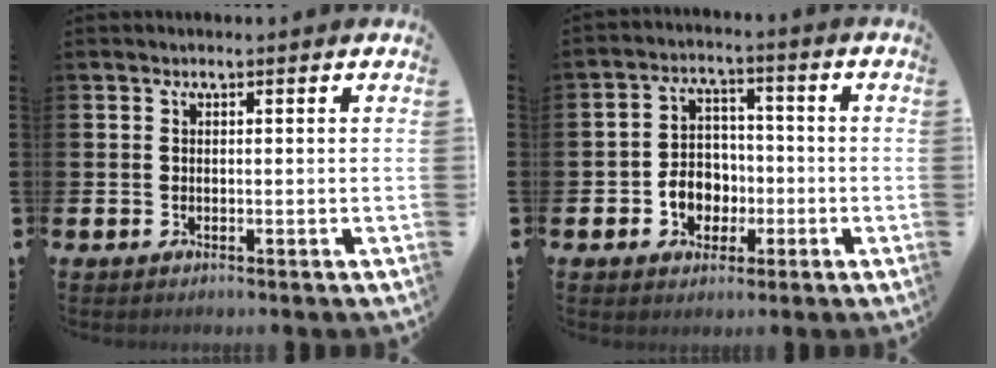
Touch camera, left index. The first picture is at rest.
{"total": 5.2, "force": [-2.1, 4.4, 1.9], "torque": [-0.031, 0.009, -0.043]}